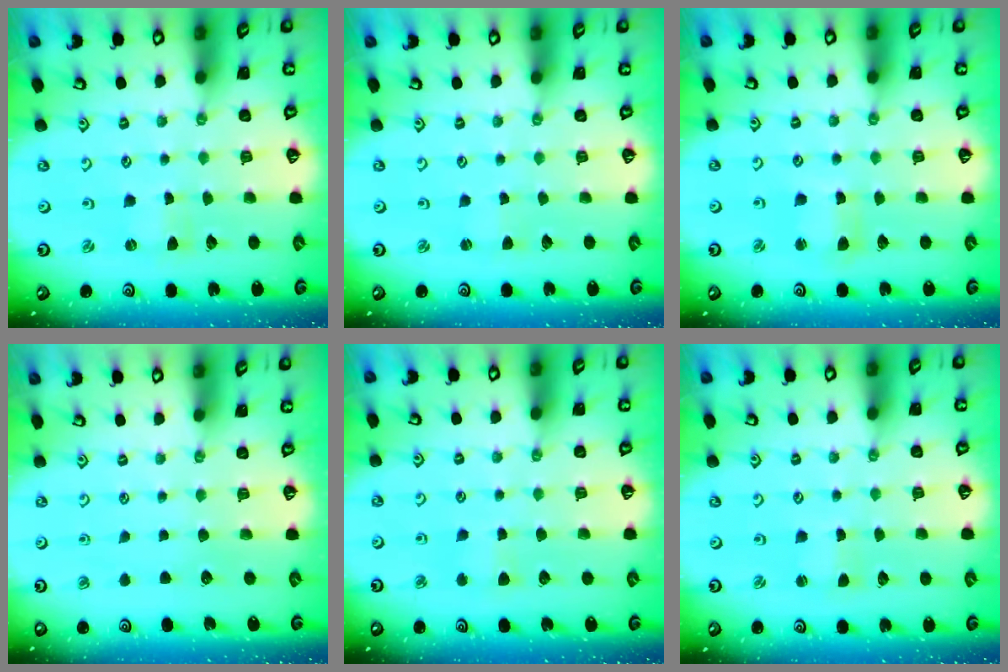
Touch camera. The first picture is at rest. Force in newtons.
{"total": 0.8, "press": 0.8, "slide": 0.1}
{"total": 3.0, "press": 3.0, "slide": 0.3}
{"total": 0.0}
{"total": 3.1, "press": 3.0, "slide": 0.5}
{"total": 0.8, "press": 0.8, "slide": 0.0}